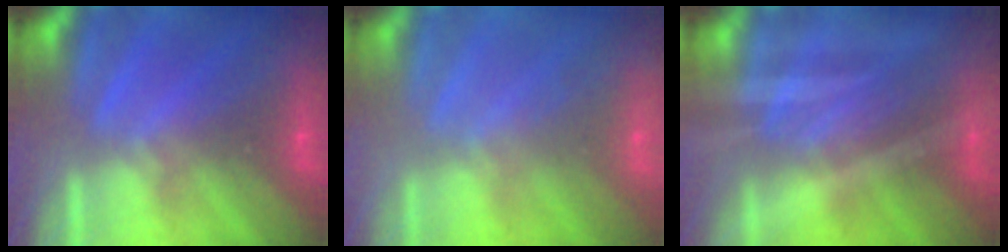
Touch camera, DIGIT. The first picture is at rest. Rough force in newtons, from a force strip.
{"total": 1.8}
{"total": 1.9}